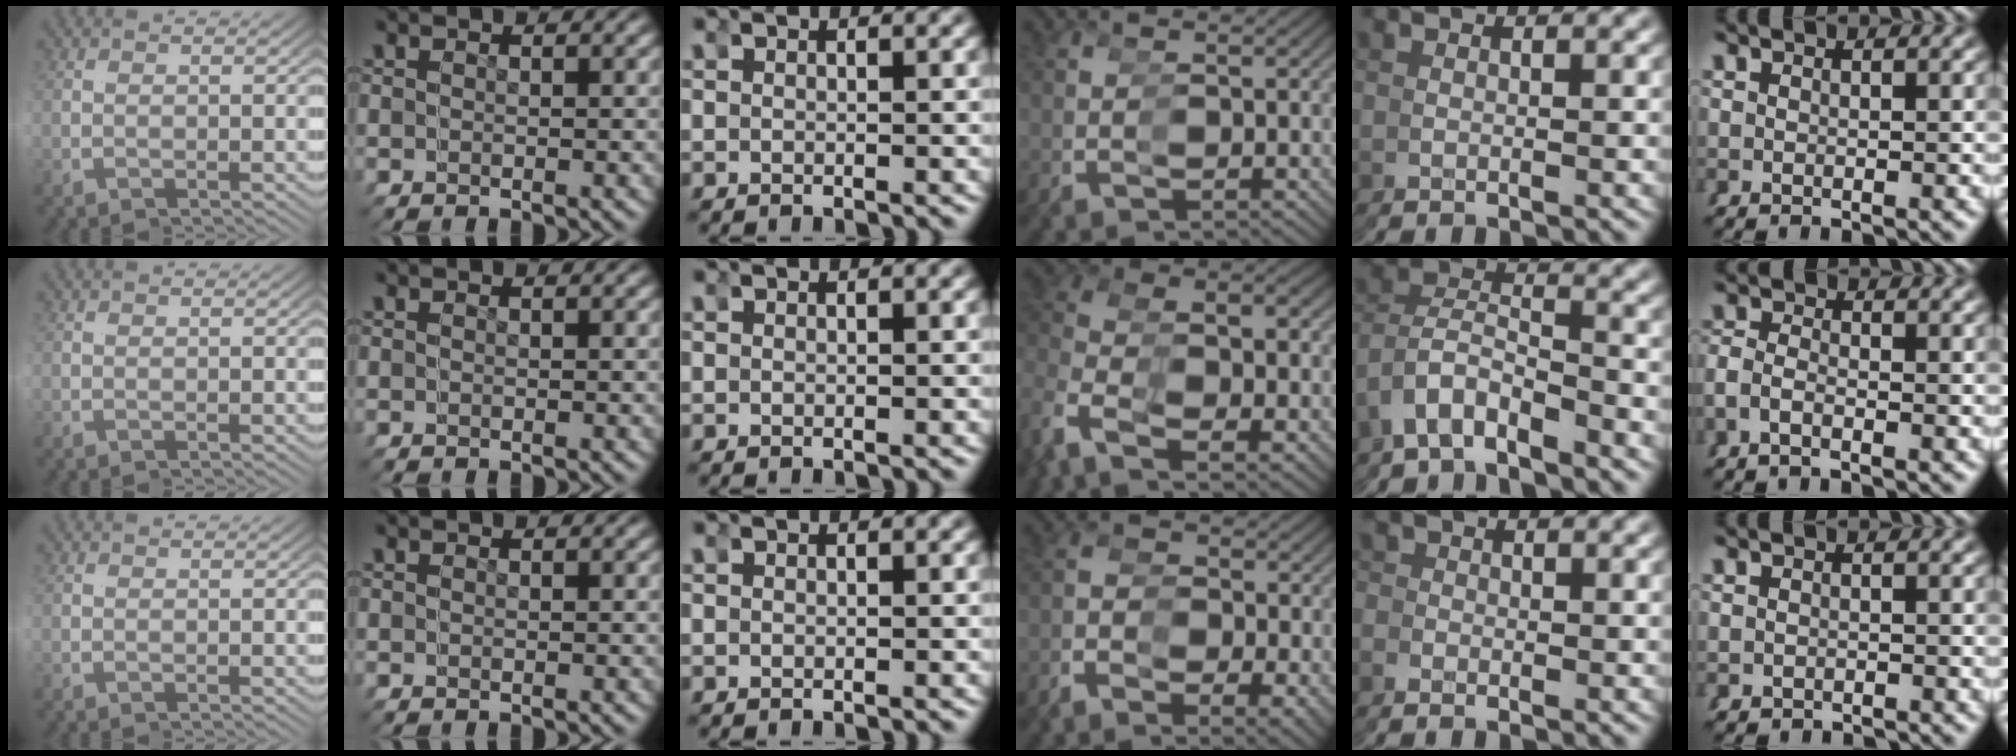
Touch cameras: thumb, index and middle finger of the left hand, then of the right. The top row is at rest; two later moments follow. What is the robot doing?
{"motion": "grasp_and_lifting", "object": "hoodie"}